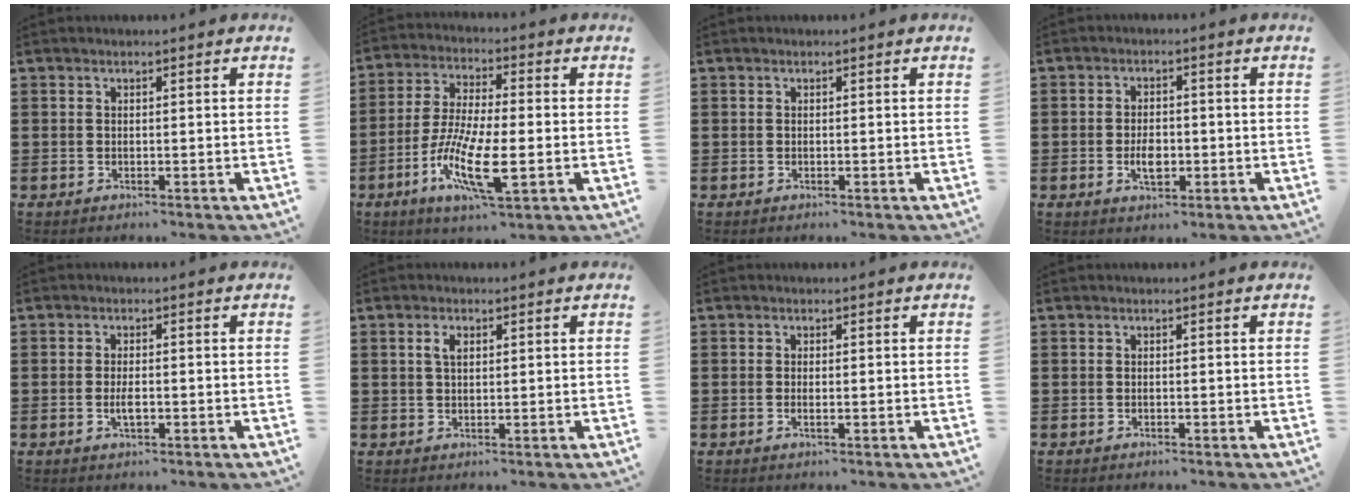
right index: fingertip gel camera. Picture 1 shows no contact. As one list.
[{"total": 12.0, "force": [-4.0, 3.2, 10.9], "torque": [-0.229, -0.012, -0.076]}, {"total": 0.0}, {"total": 3.7, "force": [-1.0, 2.0, 3.0], "torque": [-0.047, 0.000, -0.017]}, {"total": 2.8, "force": [-0.7, 1.0, 2.5], "torque": [-0.053, -0.002, -0.014]}, {"total": 2.2, "force": [0.7, 1.1, 1.8], "torque": [-0.039, 0.007, 0.012]}, {"total": 1.1, "force": [-0.3, 0.2, 1.1], "torque": [-0.020, -0.002, -0.005]}, {"total": 0.0}]